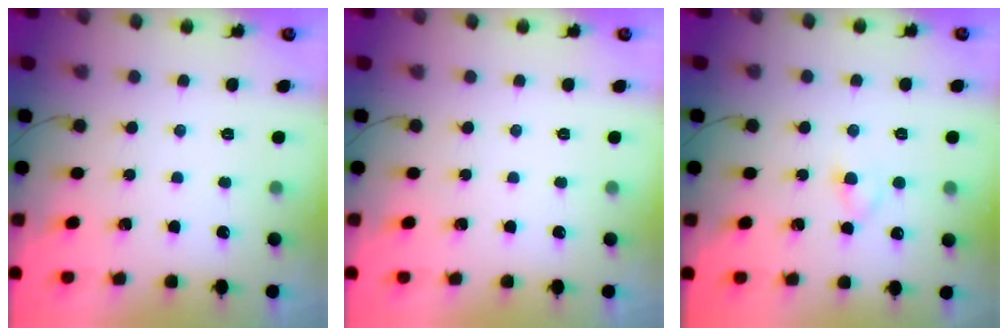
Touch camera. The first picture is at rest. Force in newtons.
{"total": 0.0}
{"total": 2.9, "press": 2.8, "slide": 0.9}